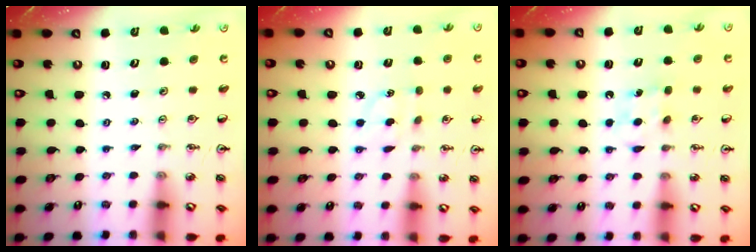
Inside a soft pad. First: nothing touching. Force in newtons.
{"total": 3.5, "press": 3.4, "slide": 0.6}
{"total": 4.6, "press": 4.6, "slide": 0.7}